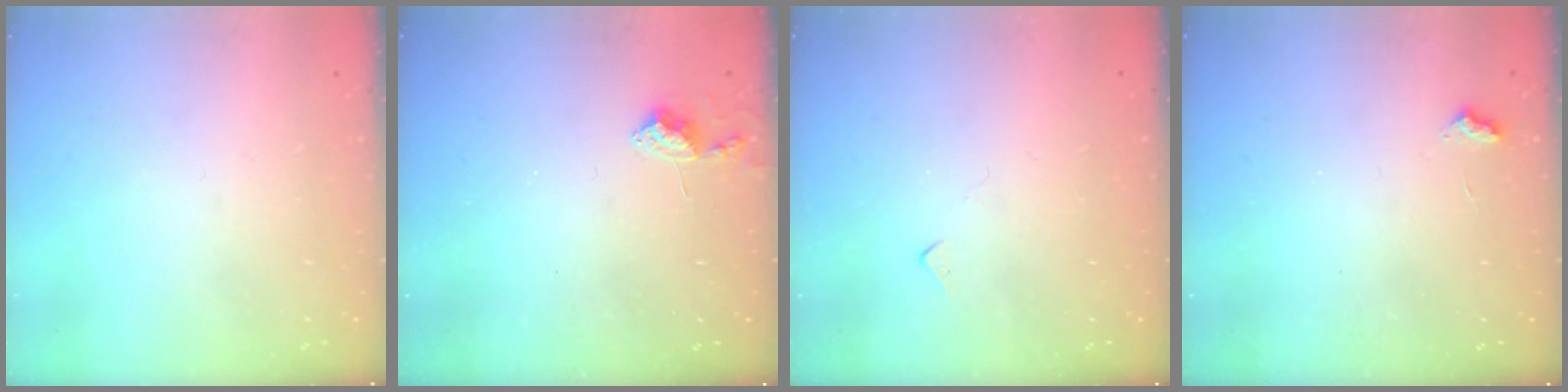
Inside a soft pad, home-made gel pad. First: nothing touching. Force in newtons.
{"total": 7.4, "press": 7.4, "slide": 0.7}
{"total": 5.4, "press": 5.4, "slide": 0.7}
{"total": 2.7, "press": 2.7, "slide": 0.4}